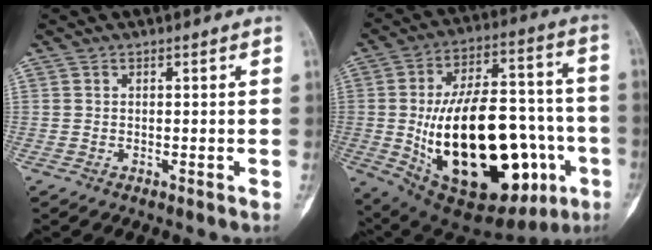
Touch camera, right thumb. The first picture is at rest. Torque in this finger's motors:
{"motor_torque": [0.18, 1.68, 2.77, 0.00, 0.62]}